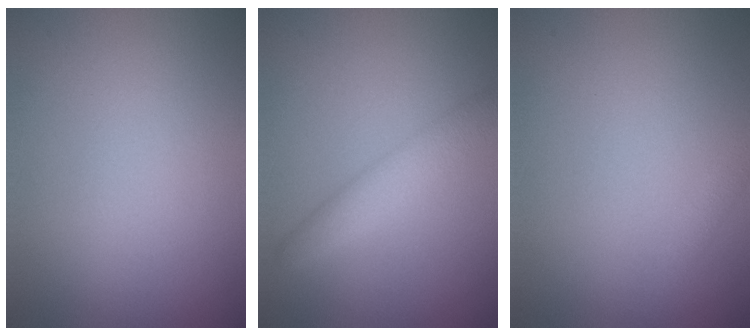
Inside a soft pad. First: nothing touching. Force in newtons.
{"total": 3.2, "press": 3.2, "slide": 0.1}
{"total": 1.0, "press": 1.0, "slide": 0.0}